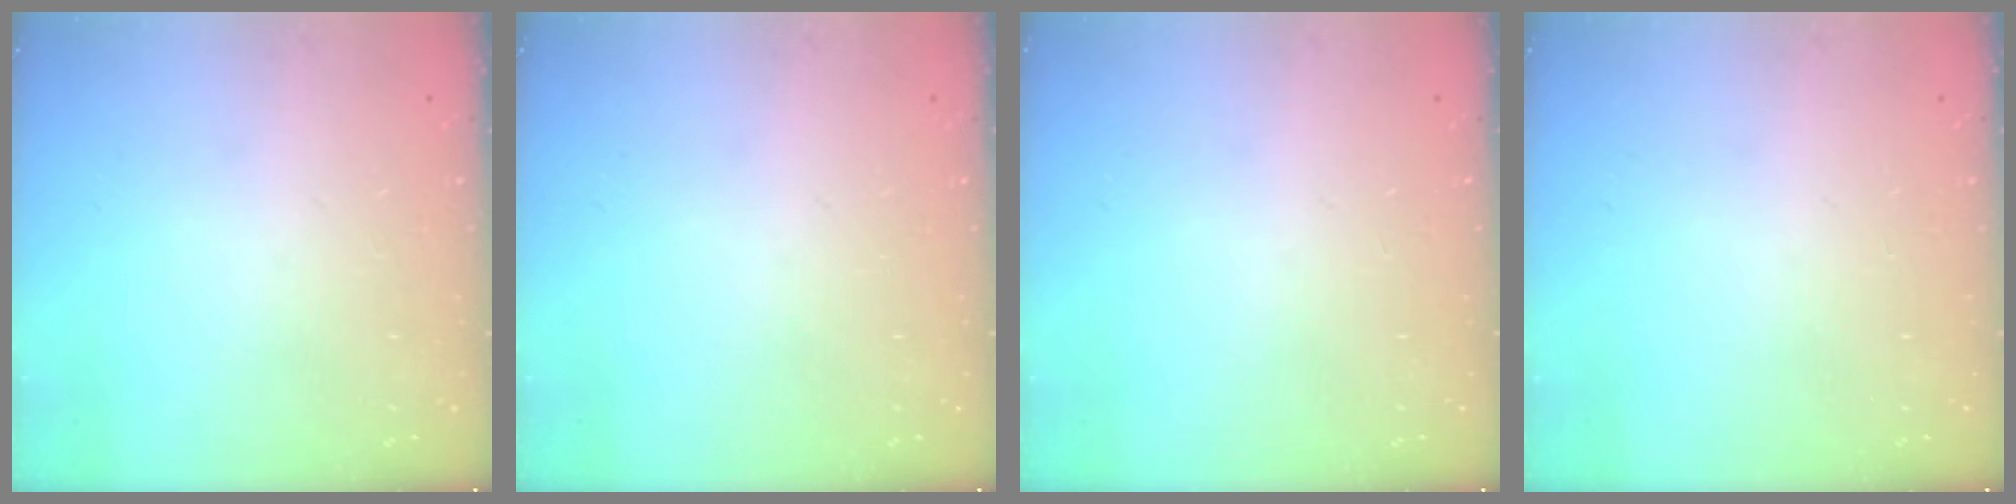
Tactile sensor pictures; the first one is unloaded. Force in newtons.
{"total": 0.0}
{"total": 0.0}
{"total": 0.0}